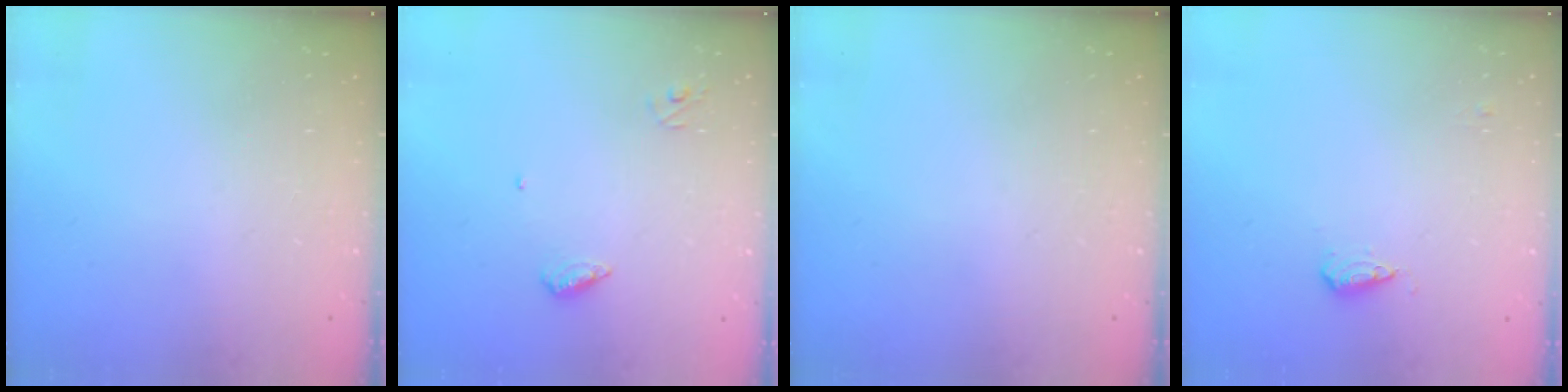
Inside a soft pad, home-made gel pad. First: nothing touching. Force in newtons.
{"total": 5.3, "press": 5.3, "slide": 0.6}
{"total": 0.0}
{"total": 5.5, "press": 5.4, "slide": 0.9}